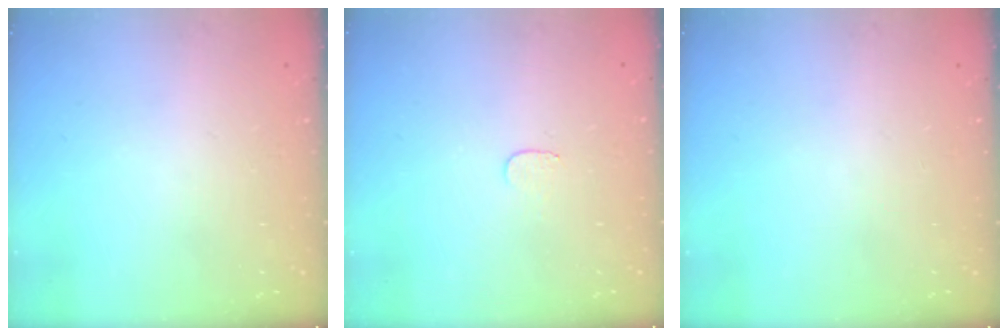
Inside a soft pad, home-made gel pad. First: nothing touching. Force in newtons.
{"total": 3.4, "press": 3.4, "slide": 0.2}
{"total": 0.0}